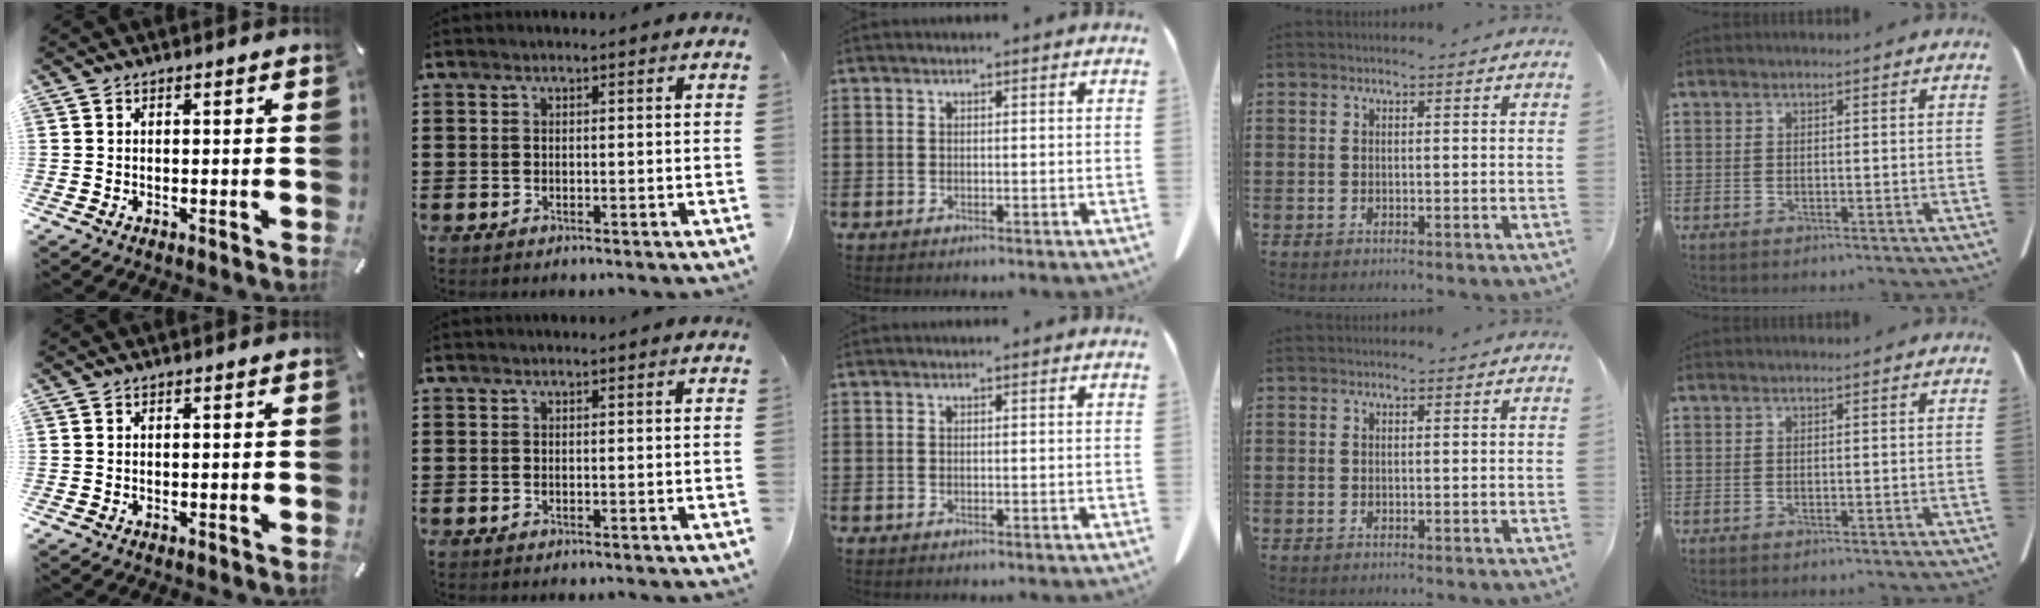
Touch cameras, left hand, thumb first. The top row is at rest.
{}